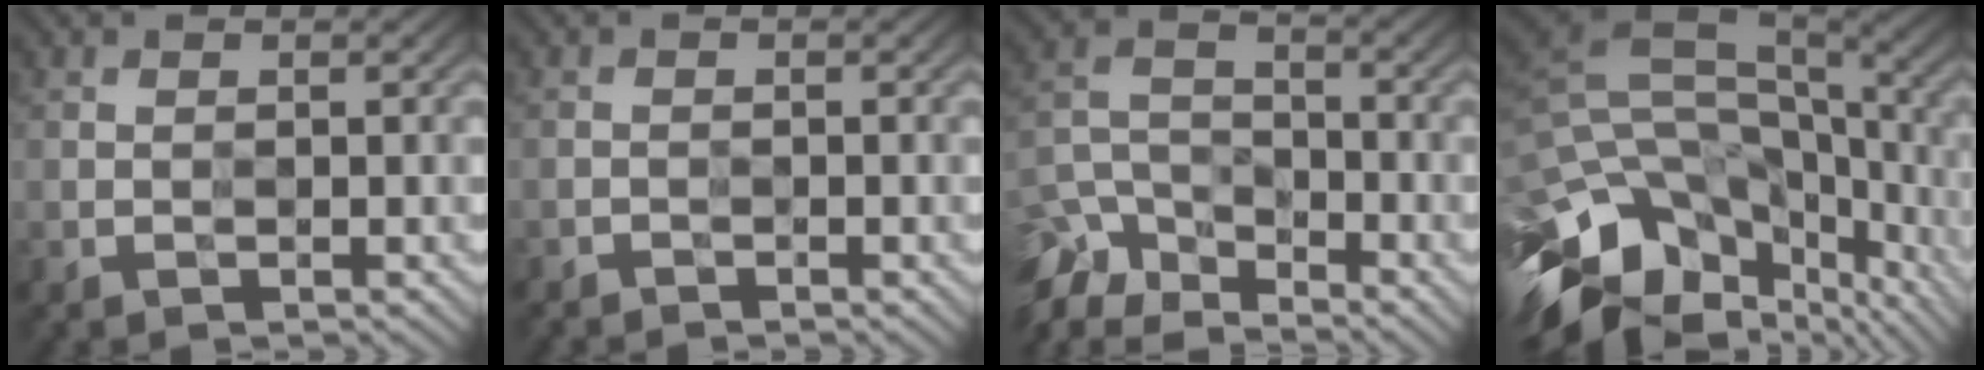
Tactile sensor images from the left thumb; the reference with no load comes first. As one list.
[{"total": 1.0, "force": [-1.0, 0.1, -0.1], "torque": [0.000, -0.004, -0.023]}, {"total": 9.5, "force": [-7.7, 3.8, 4.2], "torque": [-0.103, -0.012, -0.159]}, {"total": 16.2, "force": [-6.9, 9.4, 11.2], "torque": [-0.260, -0.007, -0.108]}]